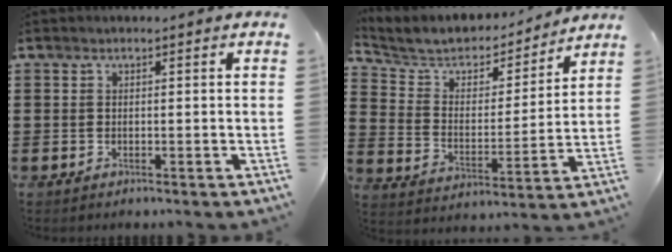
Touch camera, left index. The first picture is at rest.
{"total": 5.6, "force": [5.0, 2.2, 1.0], "torque": [-0.055, -0.039, 0.081]}